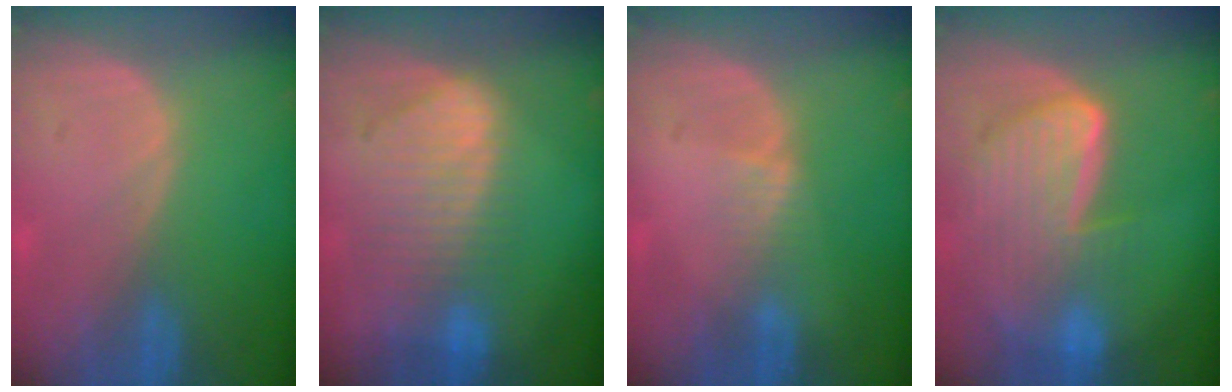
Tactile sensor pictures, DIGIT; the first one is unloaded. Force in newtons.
{"total": 9.3, "press": 8.2, "slide": 4.4}
{"total": 1.6, "press": 1.6, "slide": 0.3}
{"total": 9.4, "press": 8.1, "slide": 4.8}